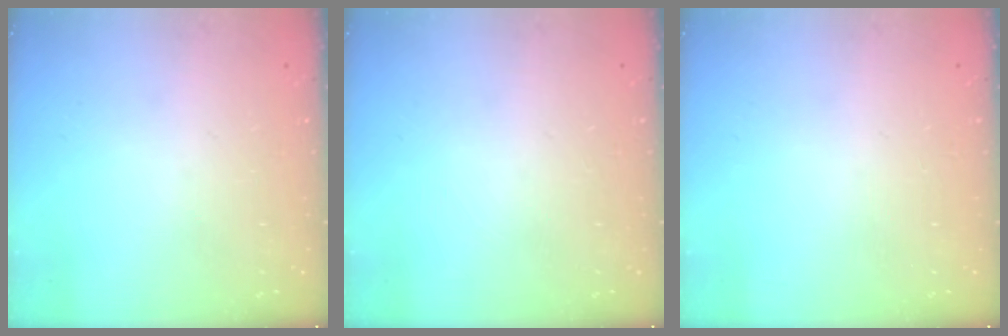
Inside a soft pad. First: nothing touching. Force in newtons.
{"total": 0.0}
{"total": 0.0}